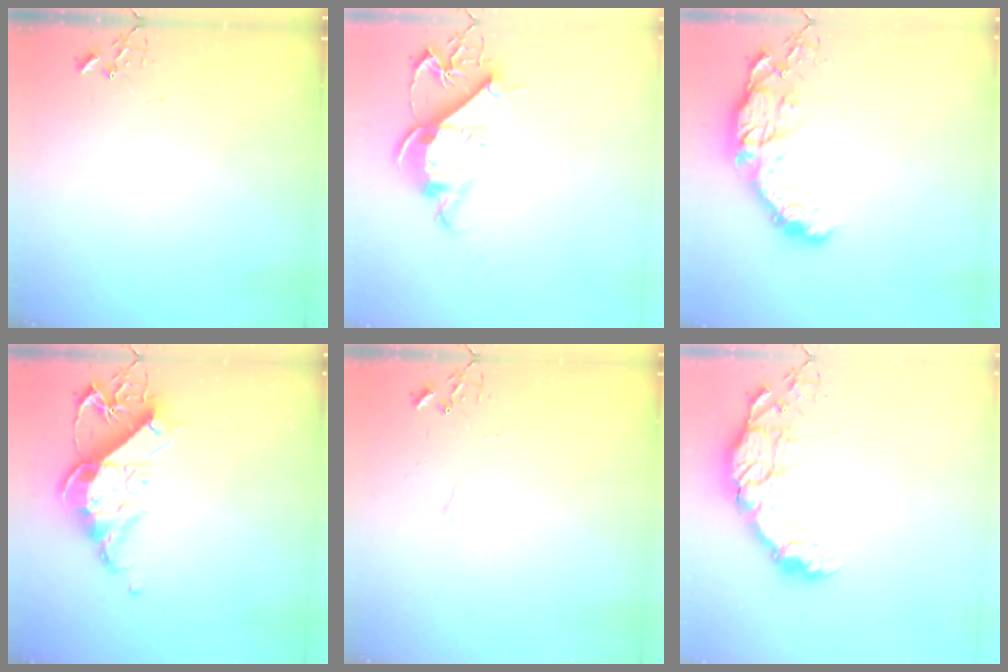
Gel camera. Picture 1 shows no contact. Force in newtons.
{"total": 13.1, "press": 13.1, "slide": 0.7}
{"total": 13.9, "press": 13.9, "slide": 1.1}
{"total": 15.7, "press": 15.5, "slide": 1.9}
{"total": 2.7, "press": 2.7, "slide": 0.4}
{"total": 15.6, "press": 15.6, "slide": 0.9}